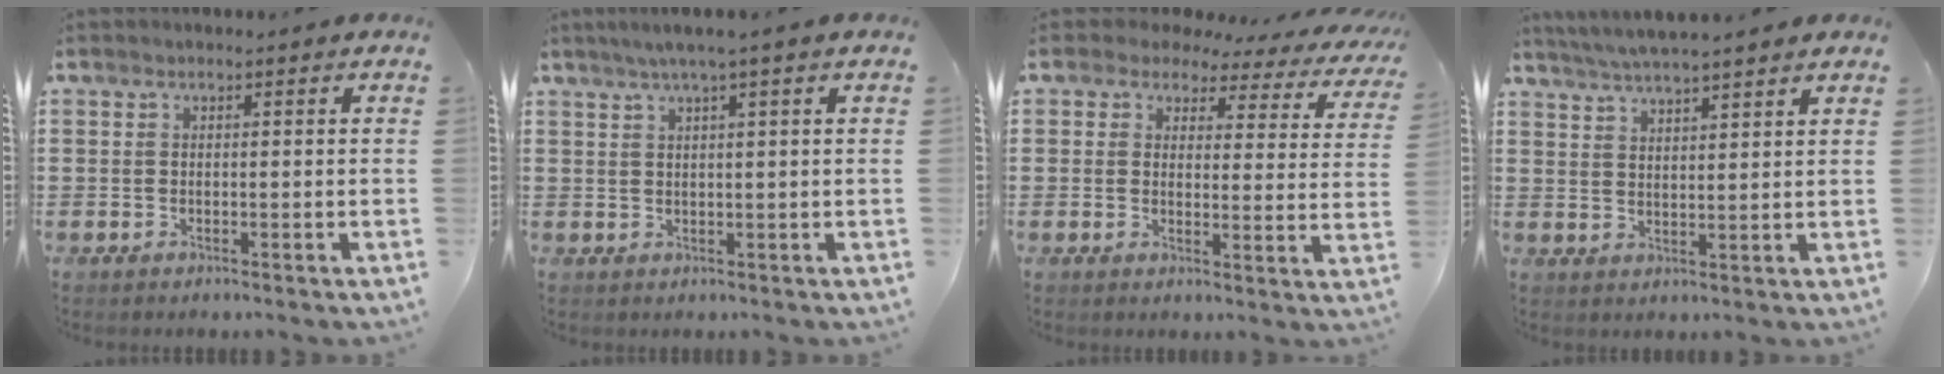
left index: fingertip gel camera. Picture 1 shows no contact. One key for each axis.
{"total": 2.3, "fx": 1.2, "fy": -0.4, "fz": 1.9, "tx": -0.036, "ty": -0.002, "tz": 0.020}
{"total": 3.1, "fx": 2.3, "fy": 1.7, "fz": 1.1, "tx": -0.039, "ty": -0.011, "tz": 0.036}
{"total": 4.2, "fx": 3.9, "fy": -0.3, "fz": 1.5, "tx": -0.039, "ty": -0.013, "tz": 0.069}